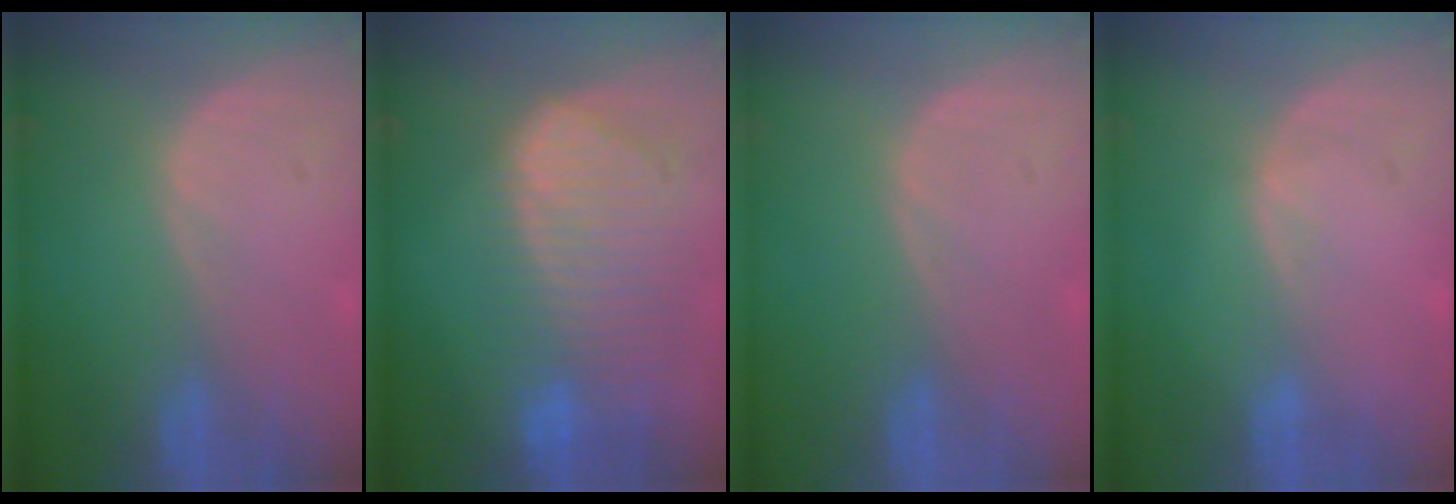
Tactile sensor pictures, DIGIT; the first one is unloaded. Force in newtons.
{"total": 10.6, "press": 9.1, "slide": 5.4}
{"total": 0.0}
{"total": 0.6, "press": 0.5, "slide": 0.2}